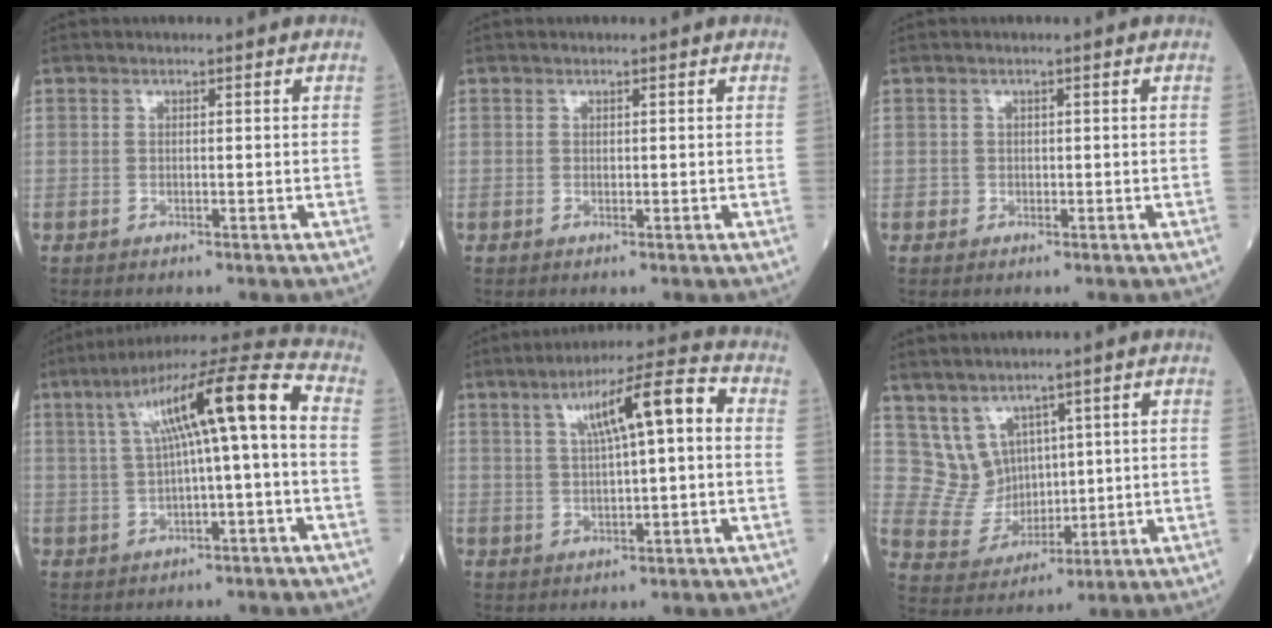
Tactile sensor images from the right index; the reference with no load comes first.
{"total": 0.0}
{"total": 0.7, "force": [-0.3, 0.6, -0.1], "torque": [0.003, 0.006, -0.007]}
{"total": 13.5, "force": [1.7, 0.9, 13.4], "torque": [-0.218, 0.048, 0.027]}
{"total": 9.5, "force": [2.0, 1.2, 9.2], "torque": [-0.149, 0.027, 0.030]}
{"total": 6.3, "force": [3.4, 5.2, 1.0], "torque": [-0.031, 0.021, 0.083]}